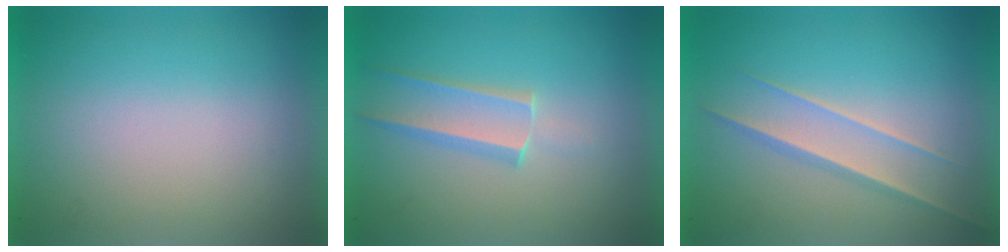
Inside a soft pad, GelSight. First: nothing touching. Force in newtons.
{"total": 2.0}
{"total": 1.5}